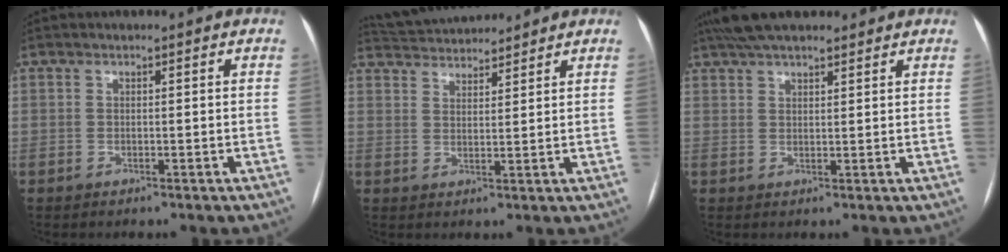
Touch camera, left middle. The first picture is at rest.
{"total": 8.7, "force": [8.4, 1.3, 1.9], "torque": [-0.043, 0.027, 0.135]}
{"total": 9.6, "force": [8.0, 2.5, 4.7], "torque": [-0.073, 0.044, 0.130]}